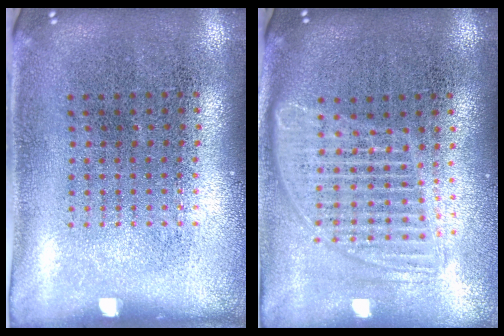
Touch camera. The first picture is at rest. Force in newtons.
{"total": 1.7, "press": 1.4, "slide": 1.0}